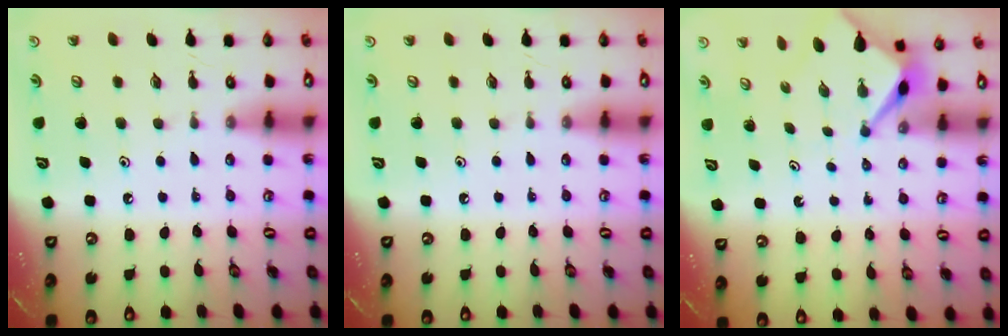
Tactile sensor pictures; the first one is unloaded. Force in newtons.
{"total": 0.0}
{"total": 3.1, "press": 3.1, "slide": 0.2}